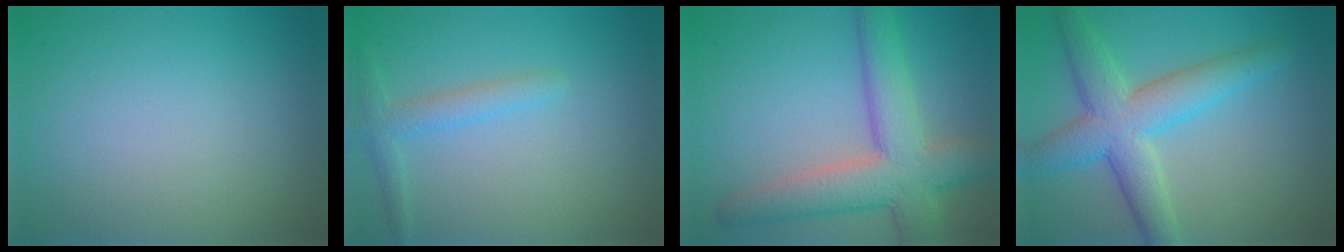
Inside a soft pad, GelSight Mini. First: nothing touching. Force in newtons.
{"total": 2.1, "press": 2.1, "slide": 0.2}
{"total": 7.5, "press": 7.5, "slide": 0.6}
{"total": 6.5, "press": 6.5, "slide": 0.1}